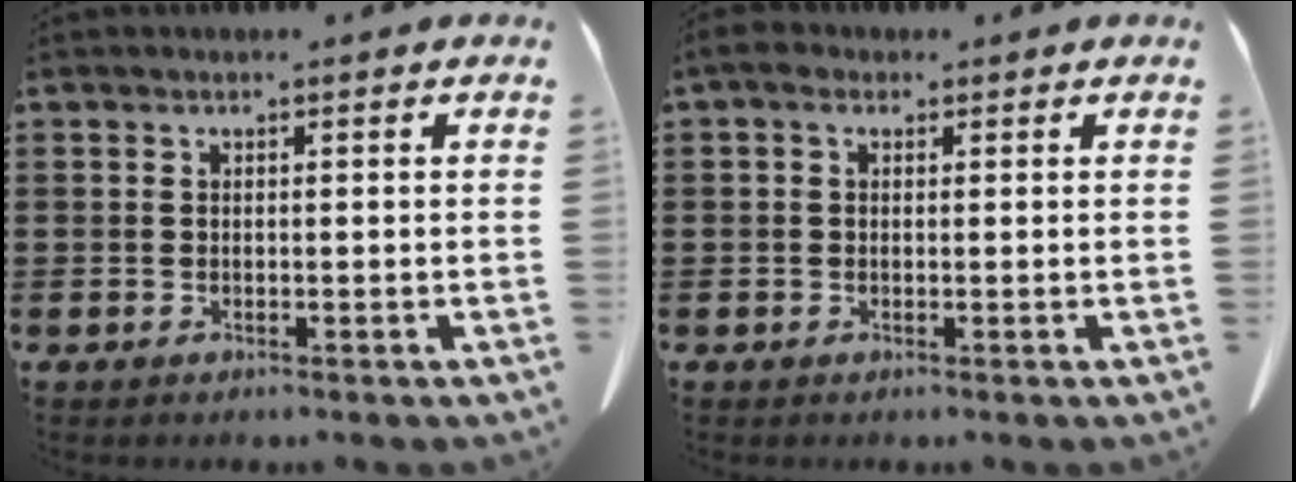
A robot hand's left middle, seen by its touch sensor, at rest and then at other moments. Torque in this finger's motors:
{"motor_torque": [0.19, -0.23, 0.19, 0.05]}